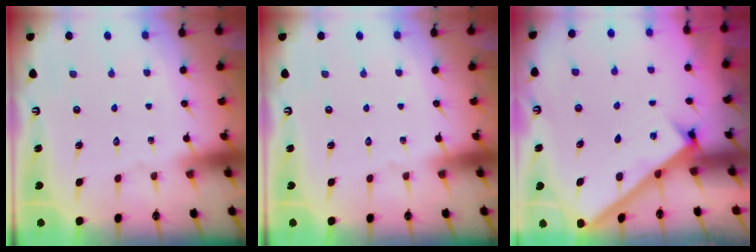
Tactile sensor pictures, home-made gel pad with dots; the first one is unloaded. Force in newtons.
{"total": 0.0}
{"total": 2.7, "press": 2.7, "slide": 0.3}